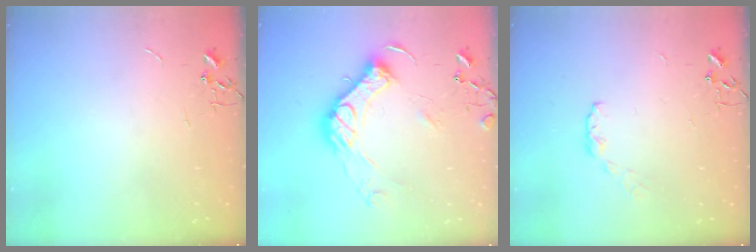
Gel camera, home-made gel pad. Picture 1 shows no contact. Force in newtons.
{"total": 15.5, "press": 15.4, "slide": 1.7}
{"total": 4.2, "press": 4.1, "slide": 0.7}